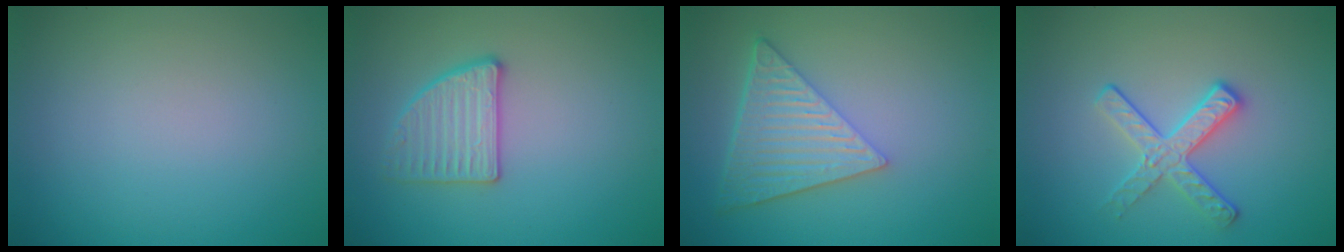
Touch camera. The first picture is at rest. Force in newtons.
{"total": 2.8, "press": 2.8, "slide": 0.3}
{"total": 6.3, "press": 4.5, "slide": 4.4}
{"total": 2.8, "press": 2.6, "slide": 1.1}